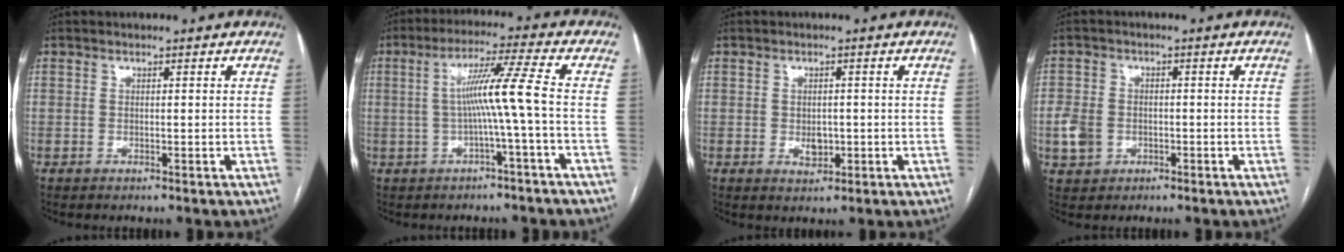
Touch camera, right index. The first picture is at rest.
{"total": 7.9, "force": [-1.0, -1.7, 7.6], "torque": [-0.139, 0.017, -0.014]}
{"total": 3.1, "force": [-0.8, 2.2, 2.0], "torque": [-0.028, 0.004, -0.003]}
{"total": 7.2, "force": [-2.2, 6.2, 3.0], "torque": [-0.088, 0.013, -0.025]}